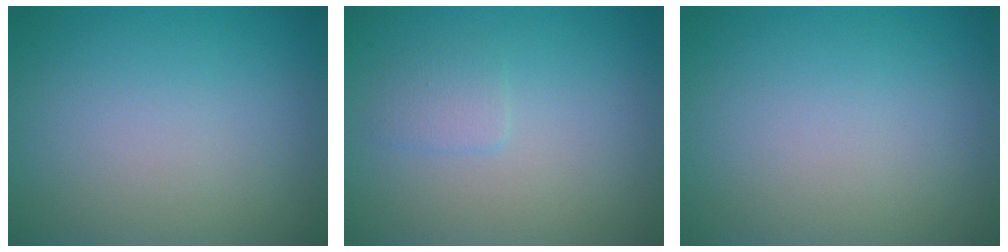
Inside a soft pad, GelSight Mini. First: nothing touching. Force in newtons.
{"total": 1.2, "press": 1.2, "slide": 0.1}
{"total": 0.0}